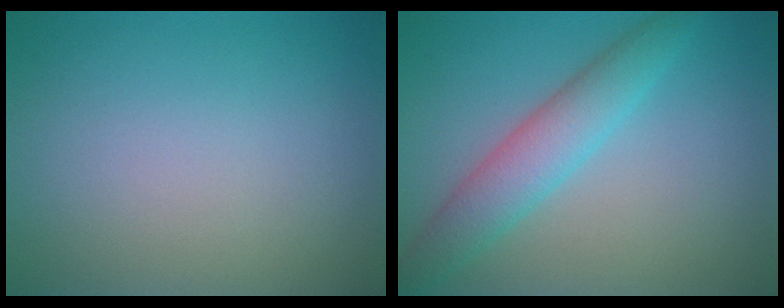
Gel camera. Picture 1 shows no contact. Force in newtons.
{"total": 4.1, "press": 4.1, "slide": 0.1}